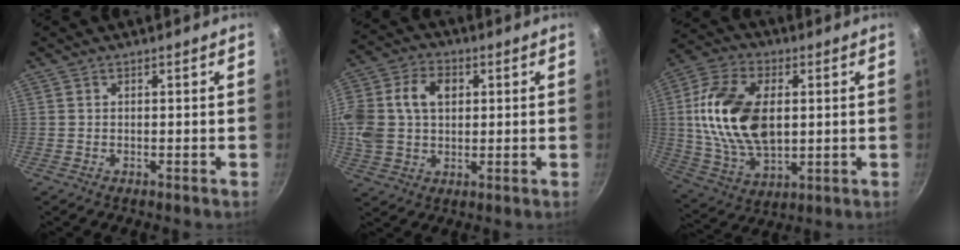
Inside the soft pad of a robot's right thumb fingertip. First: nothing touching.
{"total": 18.2, "force": [3.6, 13.7, 11.5], "torque": [-0.253, 0.033, 0.060]}
{"total": 19.4, "force": [2.3, 11.9, 15.2], "torque": [-0.272, -0.003, 0.043]}